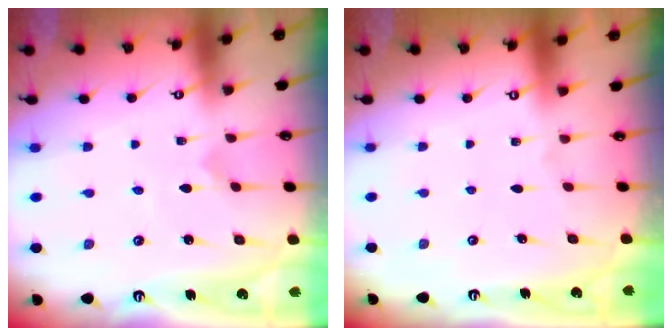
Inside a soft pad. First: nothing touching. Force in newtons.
{"total": 0.0}